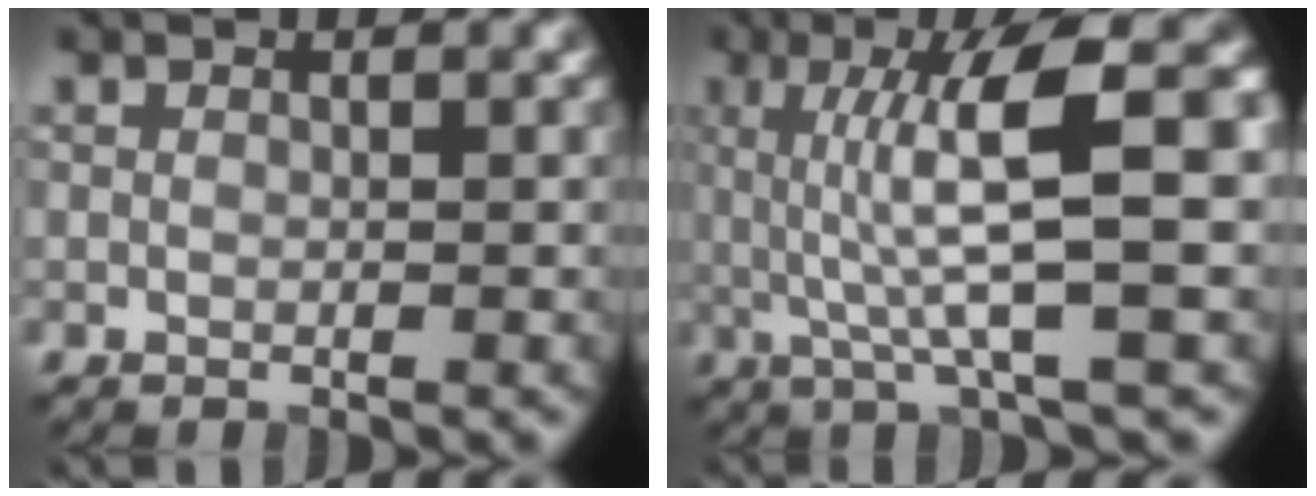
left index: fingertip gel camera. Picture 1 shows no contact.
{"total": 9.3, "force": [1.1, 1.9, 9.0], "torque": [-0.142, 0.005, 0.021]}